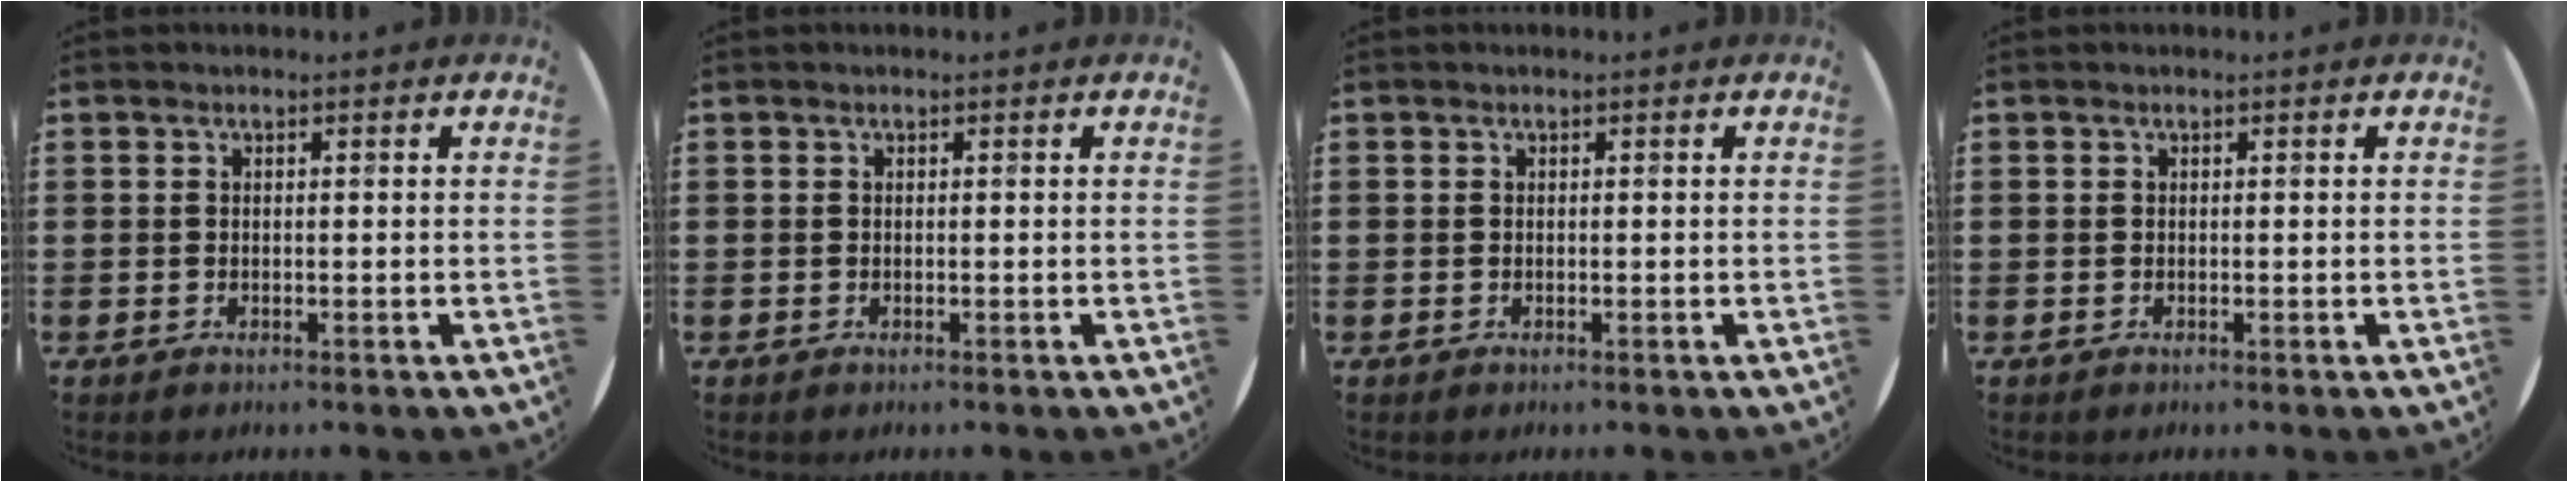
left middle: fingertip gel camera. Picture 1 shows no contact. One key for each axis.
{"total": 0.0}
{"total": 0.0}
{"total": 0.0}